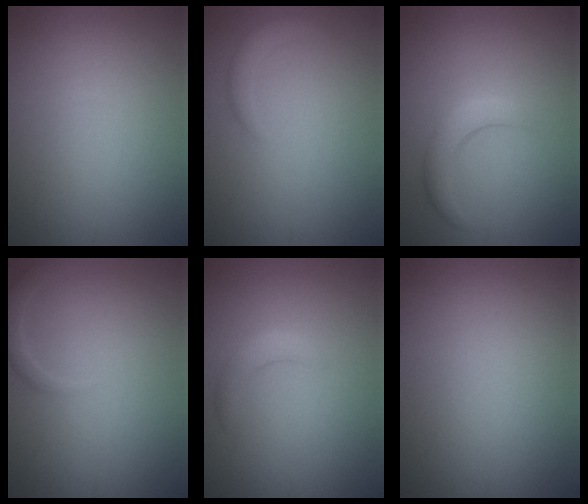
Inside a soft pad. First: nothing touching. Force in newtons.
{"total": 1.8, "press": 1.8, "slide": 0.2}
{"total": 2.3, "press": 2.2, "slide": 0.2}
{"total": 1.1, "press": 1.1, "slide": 0.1}
{"total": 1.6, "press": 1.6, "slide": 0.1}
{"total": 0.0}